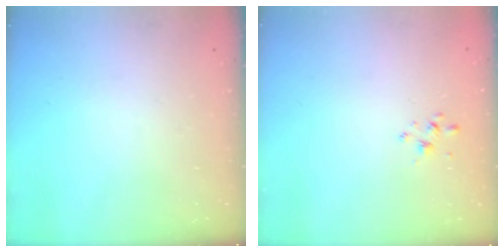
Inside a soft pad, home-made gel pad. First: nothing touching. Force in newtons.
{"total": 2.0, "press": 1.9, "slide": 0.6}